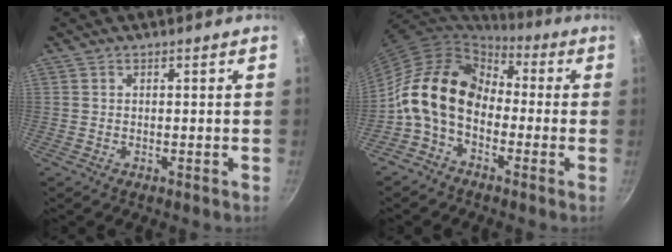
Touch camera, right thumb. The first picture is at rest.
{"total": 14.0, "force": [-1.7, 10.2, 9.4], "torque": [-0.142, 0.041, -0.053]}